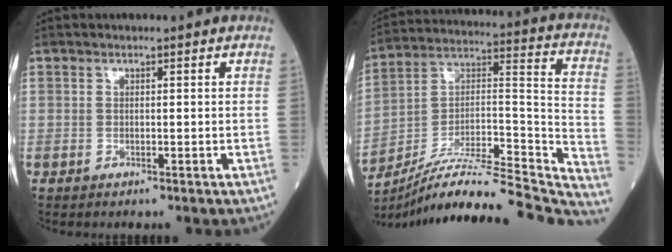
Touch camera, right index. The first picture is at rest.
{"total": 29.3, "force": [-26.5, 1.8, 12.3], "torque": [-0.138, 0.007, -0.400]}